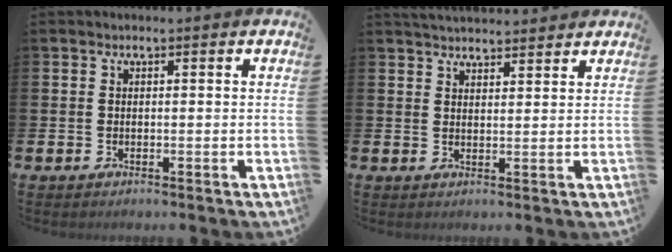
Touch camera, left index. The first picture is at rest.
{"total": 3.4, "force": [3.4, 0.4, 0.2], "torque": [-0.009, -0.014, 0.062]}